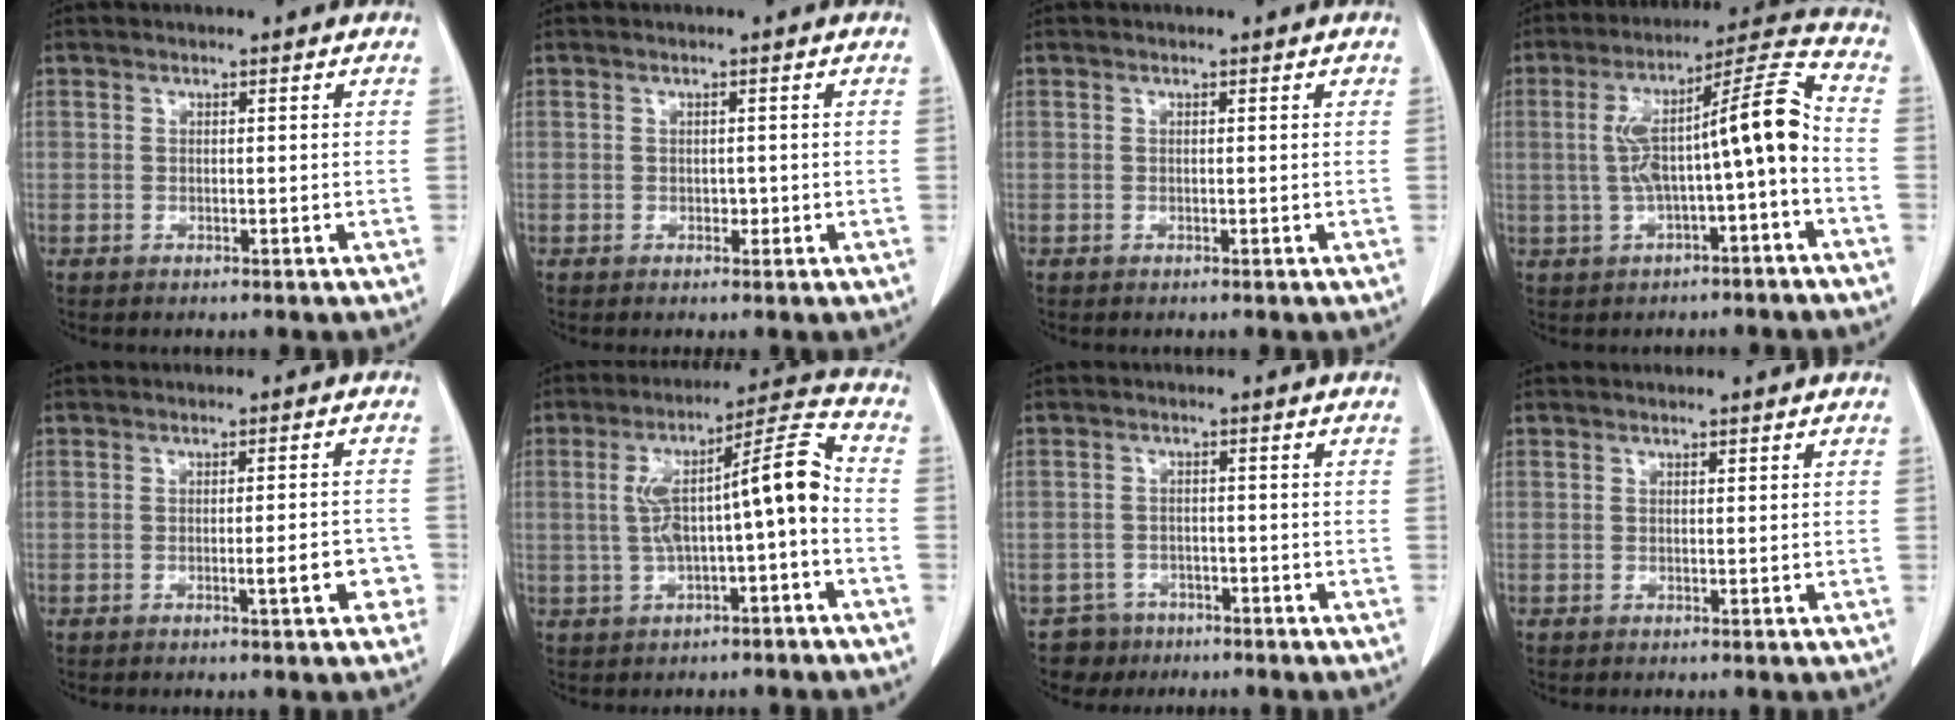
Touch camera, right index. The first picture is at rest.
{"total": 0.8, "force": [-0.2, 0.6, 0.5], "torque": [-0.007, 0.002, -0.001]}
{"total": 0.0}
{"total": 12.5, "force": [-1.5, 1.1, 12.3], "torque": [-0.208, 0.043, -0.018]}
{"total": 4.0, "force": [-1.7, 0.8, 3.6], "torque": [-0.046, 0.005, -0.021]}
{"total": 11.4, "force": [-1.1, 1.3, 11.2], "torque": [-0.190, 0.043, -0.012]}
{"total": 3.8, "force": [-2.8, 2.5, -0.7], "torque": [0.010, 0.008, -0.044]}
{"total": 0.0}